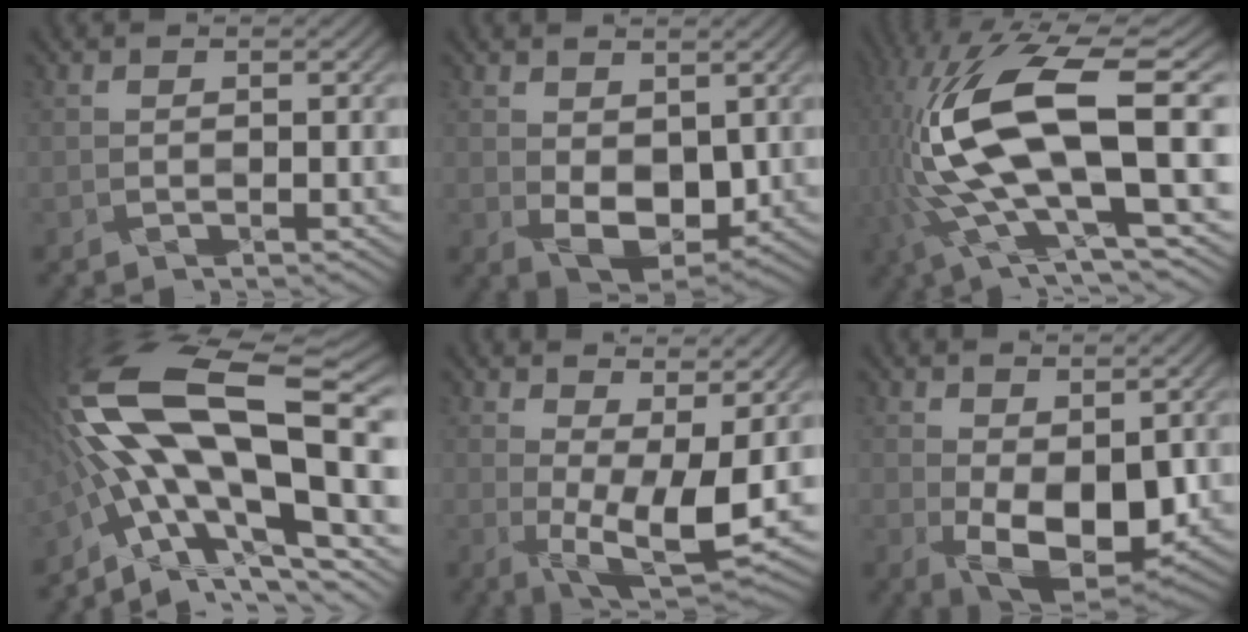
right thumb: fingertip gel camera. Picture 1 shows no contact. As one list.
[{"total": 6.7, "force": [0.5, 4.3, 5.1], "torque": [-0.101, -0.014, 0.016]}, {"total": 17.3, "force": [-0.4, 6.2, 16.1], "torque": [-0.349, -0.005, 0.008]}, {"total": 19.6, "force": [-2.6, 7.4, 18.0], "torque": [-0.324, 0.015, -0.061]}, {"total": 10.6, "force": [2.1, 3.9, 9.6], "torque": [-0.164, -0.004, 0.043]}, {"total": 9.2, "force": [-0.8, 5.1, 7.6], "torque": [-0.137, -0.017, -0.004]}]